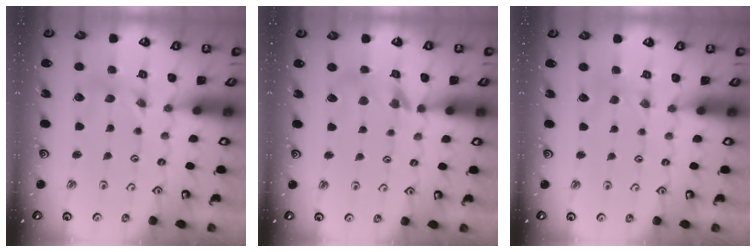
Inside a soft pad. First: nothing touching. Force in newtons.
{"total": 10.9, "press": 10.8, "slide": 1.4}
{"total": 1.8, "press": 1.8, "slide": 0.4}